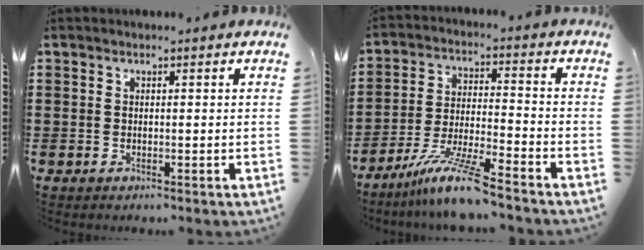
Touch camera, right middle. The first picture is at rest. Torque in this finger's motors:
{"motor_torque": [1.42, -0.72, 0.24, 0.21]}